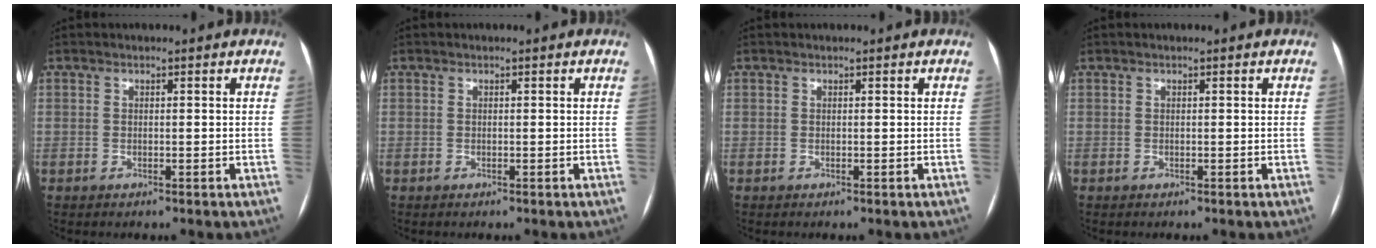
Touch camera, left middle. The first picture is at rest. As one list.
[{"total": 0.0}, {"total": 0.0}, {"total": 0.0}]